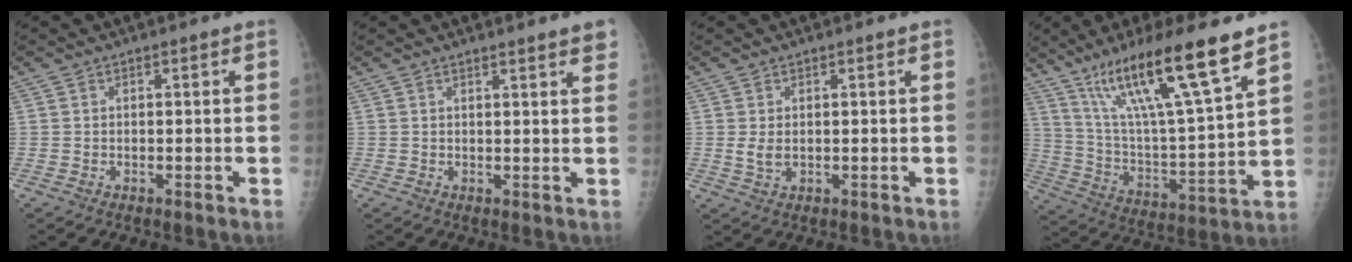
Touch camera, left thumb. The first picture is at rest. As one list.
[{"total": 3.9, "force": [3.1, 0.3, 2.3], "torque": [-0.020, -0.011, 0.033]}, {"total": 2.3, "force": [0.3, 1.3, 1.9], "torque": [-0.032, -0.003, 0.013]}, {"total": 21.7, "force": [14.0, 2.4, 16.4], "torque": [-0.271, -0.051, 0.251]}]